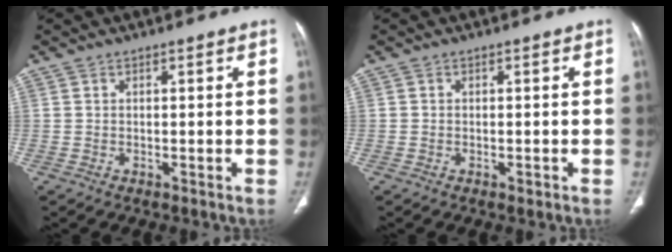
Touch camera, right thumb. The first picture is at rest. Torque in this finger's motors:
{"motor_torque": [0.56, -0.28, 0.11, -0.77, 0.04]}